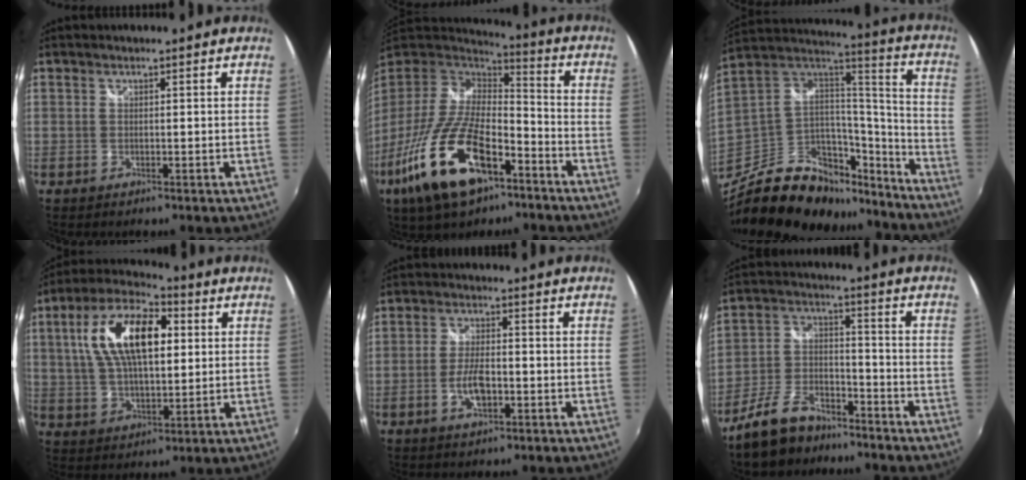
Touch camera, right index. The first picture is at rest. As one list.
[{"total": 24.1, "force": [-13.0, 10.2, 17.5], "torque": [-0.361, -0.043, -0.228]}, {"total": 28.3, "force": [-18.9, 15.1, 14.6], "torque": [-0.282, 0.045, -0.280]}, {"total": 16.9, "force": [3.9, 7.9, 14.4], "torque": [-0.271, 0.027, 0.067]}, {"total": 5.6, "force": [-2.0, 2.3, 4.8], "torque": [-0.099, -0.001, -0.036]}, {"total": 12.2, "force": [-9.2, 5.7, 5.7], "torque": [-0.132, 0.005, -0.161]}]